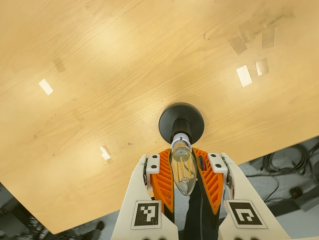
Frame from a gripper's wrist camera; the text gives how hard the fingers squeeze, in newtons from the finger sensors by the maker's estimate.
{"total": 19.1, "left": 17.6, "right": 20.6}